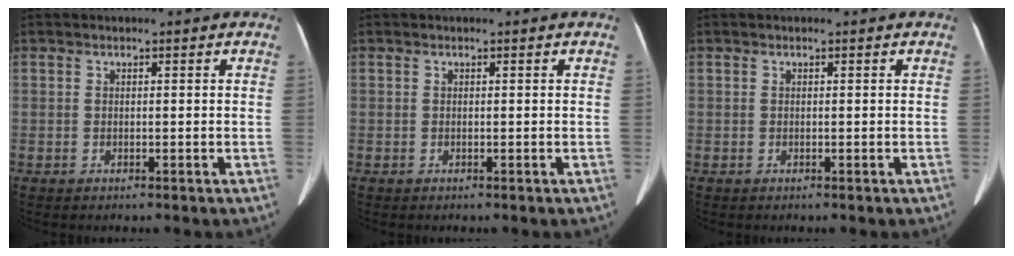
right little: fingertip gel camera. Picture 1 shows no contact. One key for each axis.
{"total": 0.0}
{"total": 0.0}